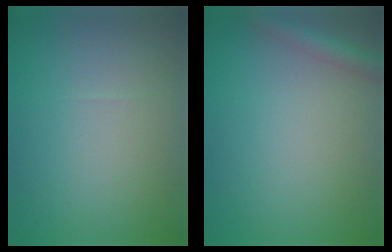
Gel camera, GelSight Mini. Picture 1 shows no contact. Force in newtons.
{"total": 2.3, "press": 2.3, "slide": 0.1}